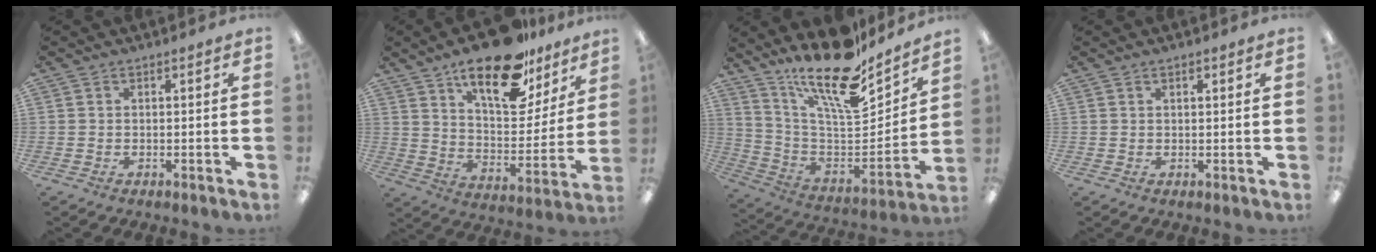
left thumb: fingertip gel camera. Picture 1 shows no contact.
{"total": 22.0, "force": [15.5, 9.0, 12.7], "torque": [-0.197, -0.091, 0.261]}
{"total": 21.1, "force": [16.6, 6.0, 11.5], "torque": [-0.197, -0.128, 0.281]}
{"total": 1.3, "force": [0.7, 0.6, 0.9], "torque": [-0.020, 0.001, 0.012]}